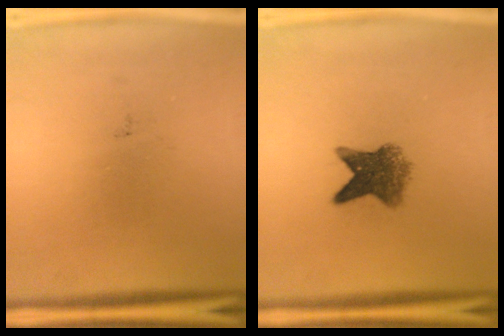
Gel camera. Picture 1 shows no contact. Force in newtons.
{"total": 6.3}